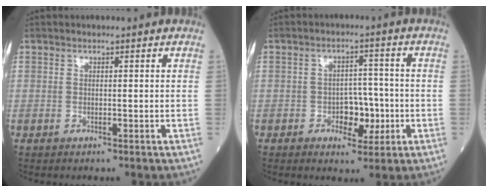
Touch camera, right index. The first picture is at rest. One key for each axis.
{"total": 5.1, "fx": -1.3, "fy": 3.1, "fz": 3.8, "tx": -0.050, "ty": 0.008, "tz": -0.015}